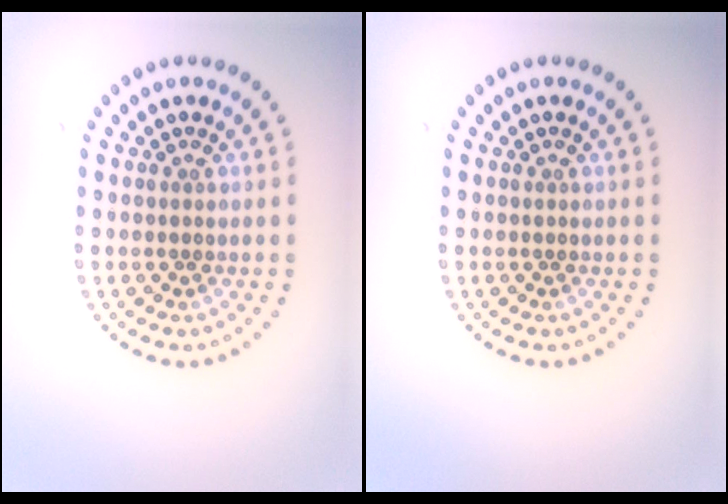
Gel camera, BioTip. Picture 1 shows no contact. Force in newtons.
{"total": 0.0}